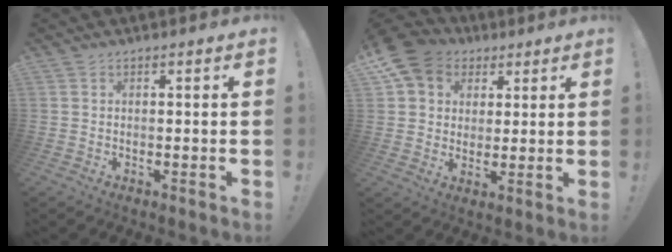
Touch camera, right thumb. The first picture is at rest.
{"total": 10.9, "force": [5.0, 9.0, 3.6], "torque": [-0.059, -0.020, 0.105]}